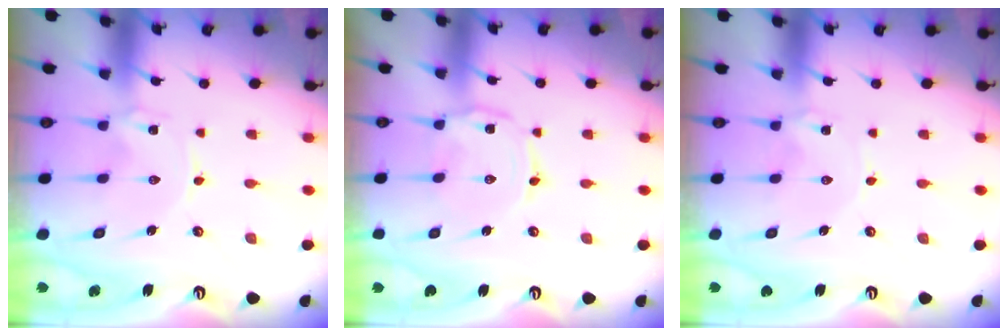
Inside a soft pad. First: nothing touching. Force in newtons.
{"total": 3.0, "press": 2.9, "slide": 0.4}
{"total": 3.8, "press": 3.8, "slide": 0.4}